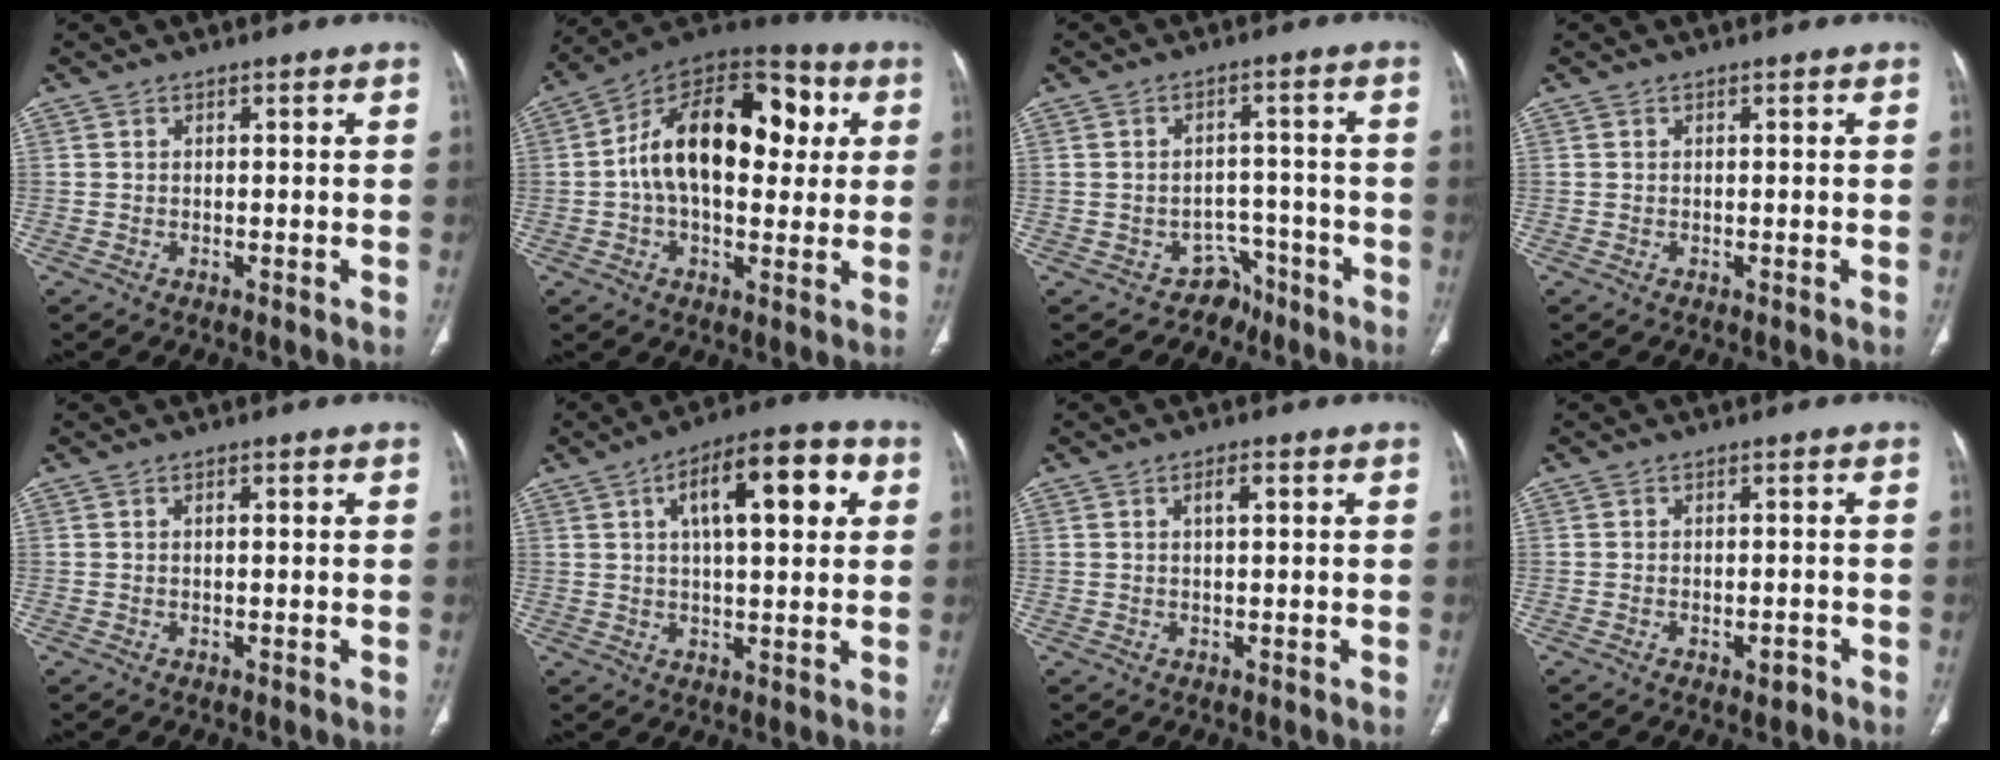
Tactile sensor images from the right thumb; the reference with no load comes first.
{"total": 22.1, "force": [3.2, 13.2, 17.5], "torque": [-0.252, 0.028, 0.037]}
{"total": 5.1, "force": [-3.4, 3.7, -0.1], "torque": [0.028, 0.047, -0.045]}
{"total": 0.0}
{"total": 1.1, "force": [0.2, 0.3, 1.0], "torque": [-0.019, 0.006, 0.002]}
{"total": 14.7, "force": [4.5, 5.8, 12.8], "torque": [-0.167, 0.015, 0.061]}
{"total": 2.0, "force": [0.6, 0.7, 1.8], "torque": [-0.033, 0.003, 0.010]}
{"total": 2.1, "force": [-1.2, 1.0, 1.3], "torque": [-0.020, 0.010, -0.013]}